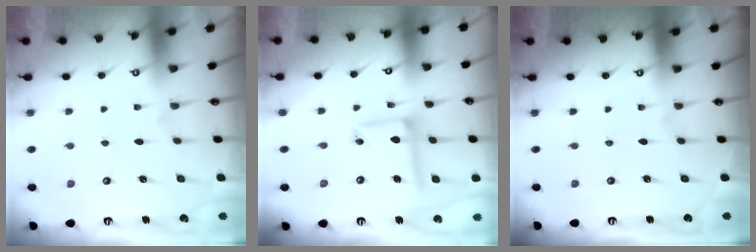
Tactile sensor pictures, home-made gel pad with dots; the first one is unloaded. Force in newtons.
{"total": 11.8, "press": 11.7, "slide": 1.0}
{"total": 0.0}